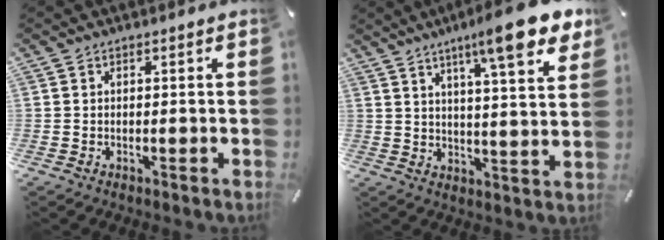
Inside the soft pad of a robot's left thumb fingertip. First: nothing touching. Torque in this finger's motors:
{"motor_torque": [0.50, 0.49, 1.25, -1.18, 0.26]}